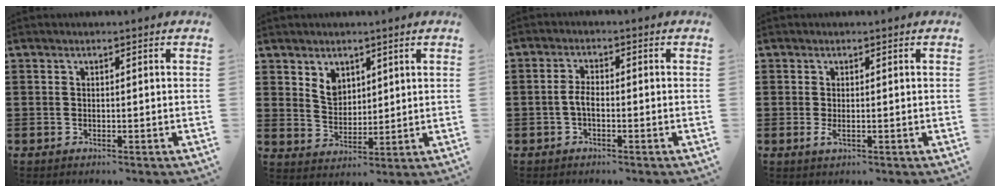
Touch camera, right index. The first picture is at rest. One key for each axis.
{"total": 4.2, "fx": 2.7, "fy": 3.0, "fz": 1.4, "tx": -0.039, "ty": 0.008, "tz": 0.051}
{"total": 2.6, "fx": -0.8, "fy": 1.0, "fz": 2.2, "tx": -0.058, "ty": -0.003, "tz": -0.019}
{"total": 1.2, "fx": -0.1, "fy": 0.3, "fz": 1.1, "tx": -0.028, "ty": -0.005, "tz": -0.005}